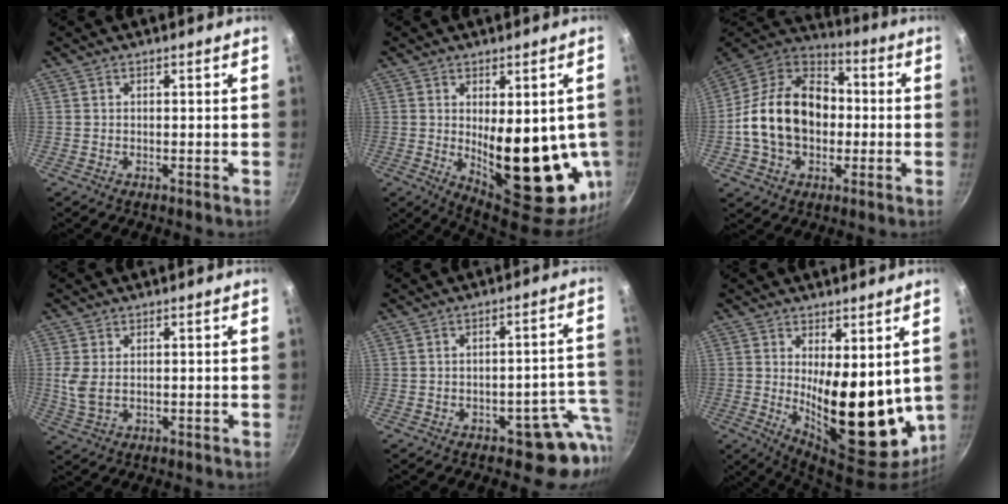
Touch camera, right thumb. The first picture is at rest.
{"total": 21.7, "force": [-1.6, 9.5, 19.4], "torque": [-0.225, -0.036, 0.006]}
{"total": 20.5, "force": [-1.1, 14.9, 14.0], "torque": [-0.219, 0.042, -0.031]}
{"total": 4.5, "force": [0.5, 2.7, 3.6], "torque": [-0.074, -0.004, 0.013]}
{"total": 8.2, "force": [-4.9, 4.9, 4.4], "torque": [0.017, 0.055, -0.055]}
{"total": 17.8, "force": [1.8, 7.6, 16.0], "torque": [-0.193, -0.049, 0.047]}